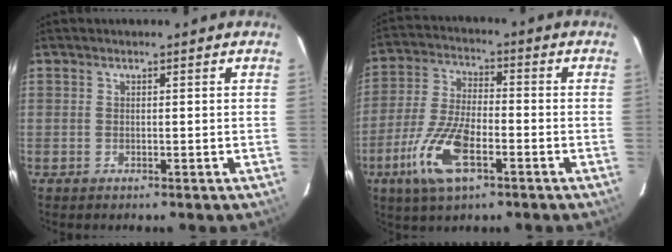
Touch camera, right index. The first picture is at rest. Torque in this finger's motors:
{"motor_torque": [1.19, -0.95, 0.58, 0.08]}